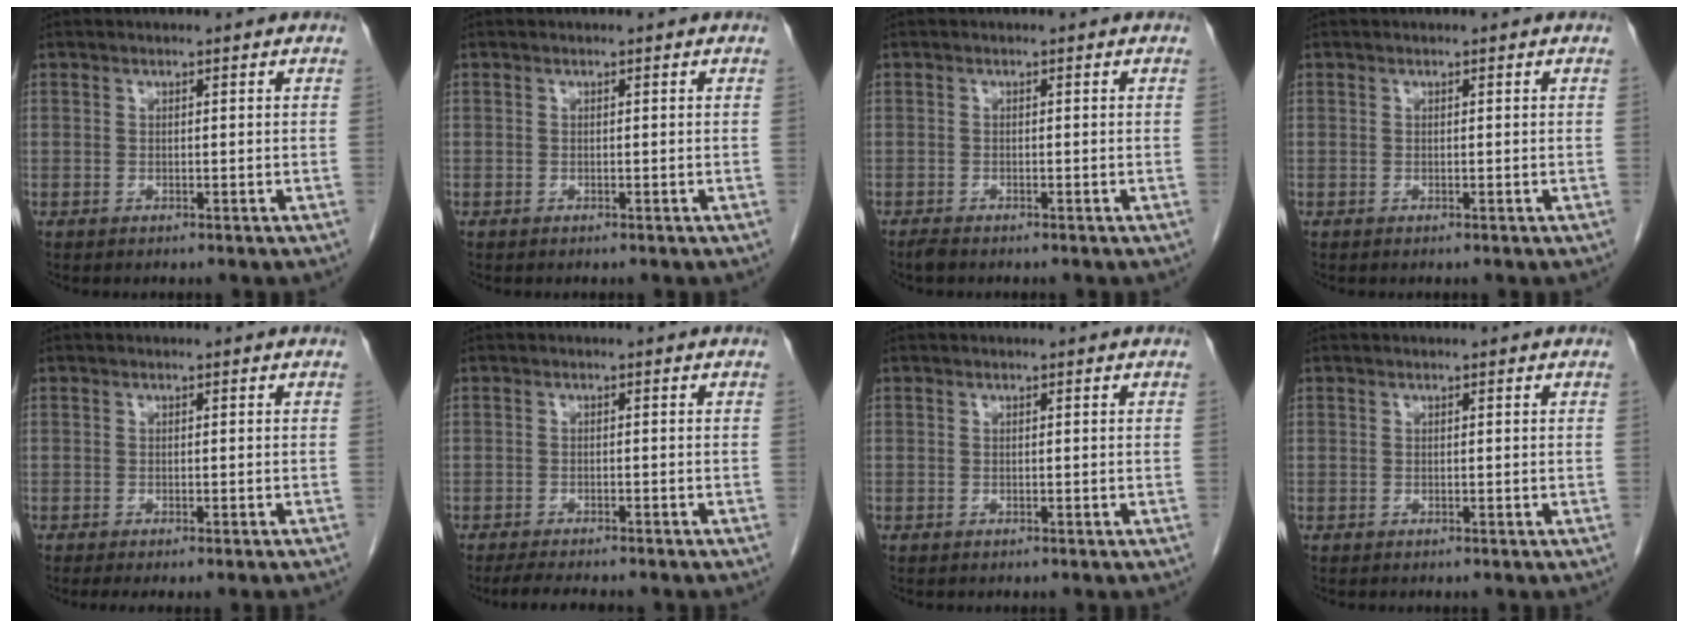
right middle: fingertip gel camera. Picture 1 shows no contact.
{"total": 0.0}
{"total": 1.0, "force": [-0.9, 0.2, 0.4], "torque": [-0.016, -0.003, -0.017]}
{"total": 0.0}
{"total": 3.7, "force": [-3.3, -0.3, 1.8], "torque": [-0.016, -0.004, -0.043]}
{"total": 5.9, "force": [-5.1, 0.8, 2.8], "torque": [-0.043, -0.011, -0.073]}
{"total": 0.0}
{"total": 0.0}